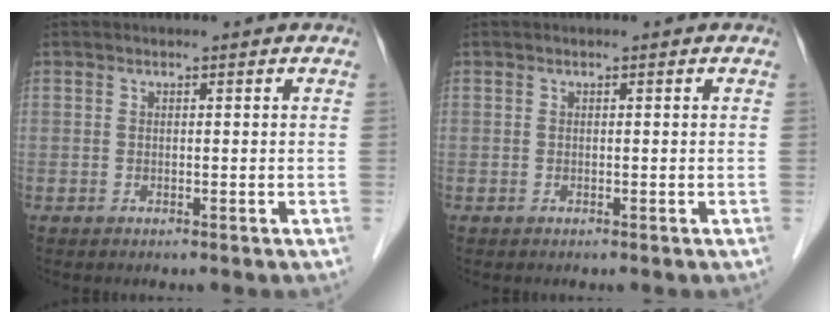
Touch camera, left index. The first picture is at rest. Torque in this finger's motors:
{"motor_torque": [0.00, 0.00, 0.00, 0.00]}